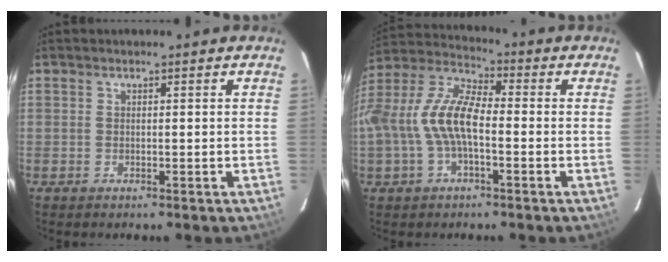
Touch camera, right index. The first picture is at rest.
{"total": 13.3, "force": [-2.2, 5.7, 11.8], "torque": [-0.245, 0.013, -0.045]}